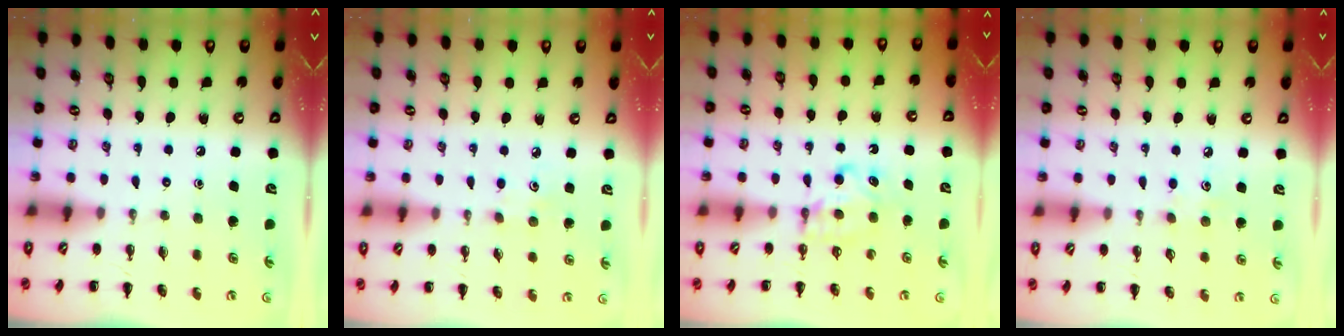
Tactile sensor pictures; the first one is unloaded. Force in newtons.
{"total": 4.0, "press": 3.8, "slide": 1.0}
{"total": 6.0, "press": 6.0, "slide": 0.7}
{"total": 4.1, "press": 3.9, "slide": 1.1}